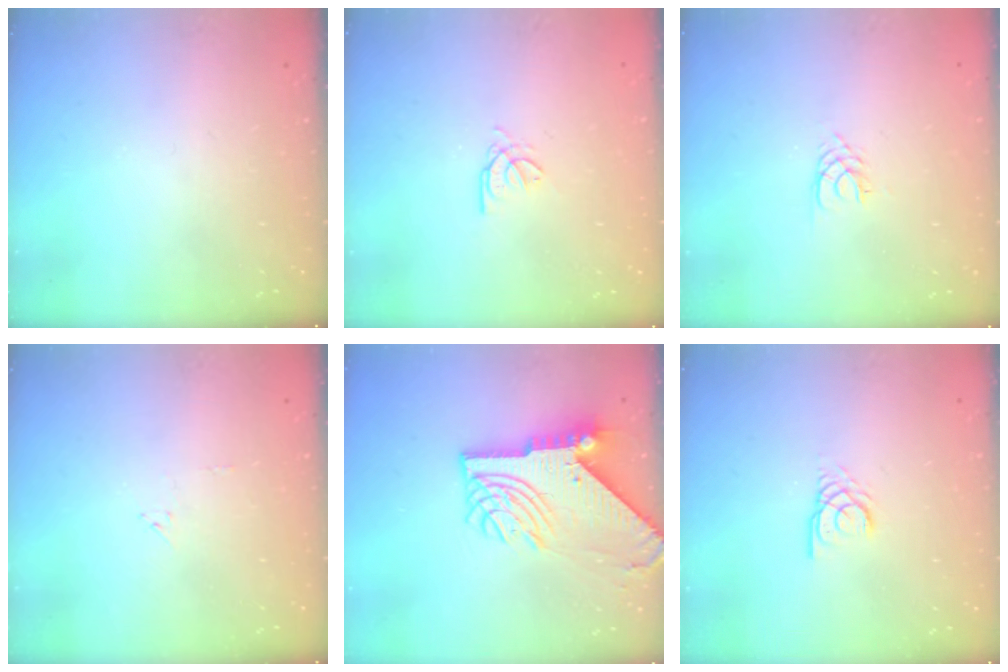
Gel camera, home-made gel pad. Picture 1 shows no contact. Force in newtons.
{"total": 2.7, "press": 2.7, "slide": 0.4}
{"total": 1.7, "press": 1.7, "slide": 0.2}
{"total": 4.7, "press": 4.7, "slide": 0.2}
{"total": 14.3, "press": 14.3, "slide": 1.5}
{"total": 2.8, "press": 2.8, "slide": 0.1}